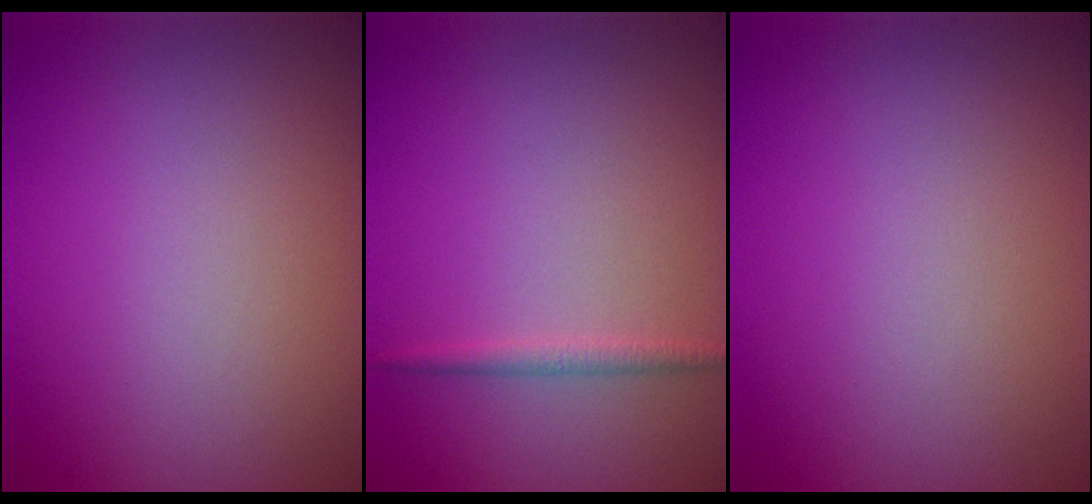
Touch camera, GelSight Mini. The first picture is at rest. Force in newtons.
{"total": 1.1, "press": 1.1, "slide": 0.1}
{"total": 0.0}